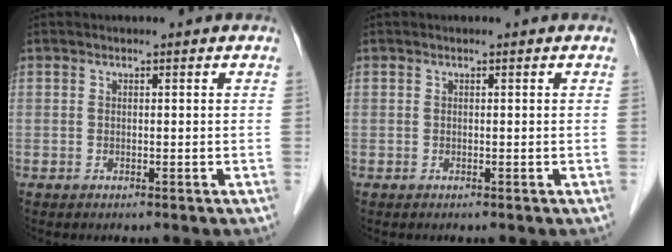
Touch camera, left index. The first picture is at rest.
{"total": 0.0}